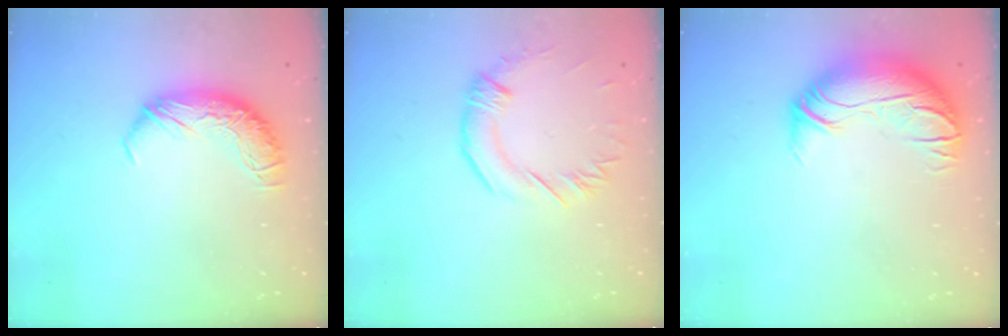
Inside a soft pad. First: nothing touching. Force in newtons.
{"total": 0.8, "press": 0.7, "slide": 0.4}
{"total": 2.7, "press": 0.5, "slide": 2.7}